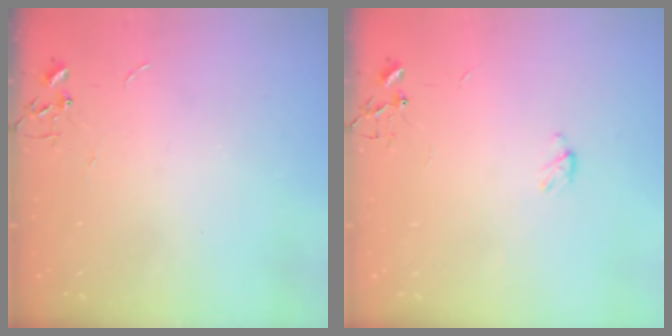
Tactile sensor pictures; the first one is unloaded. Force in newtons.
{"total": 3.1, "press": 3.1, "slide": 0.5}